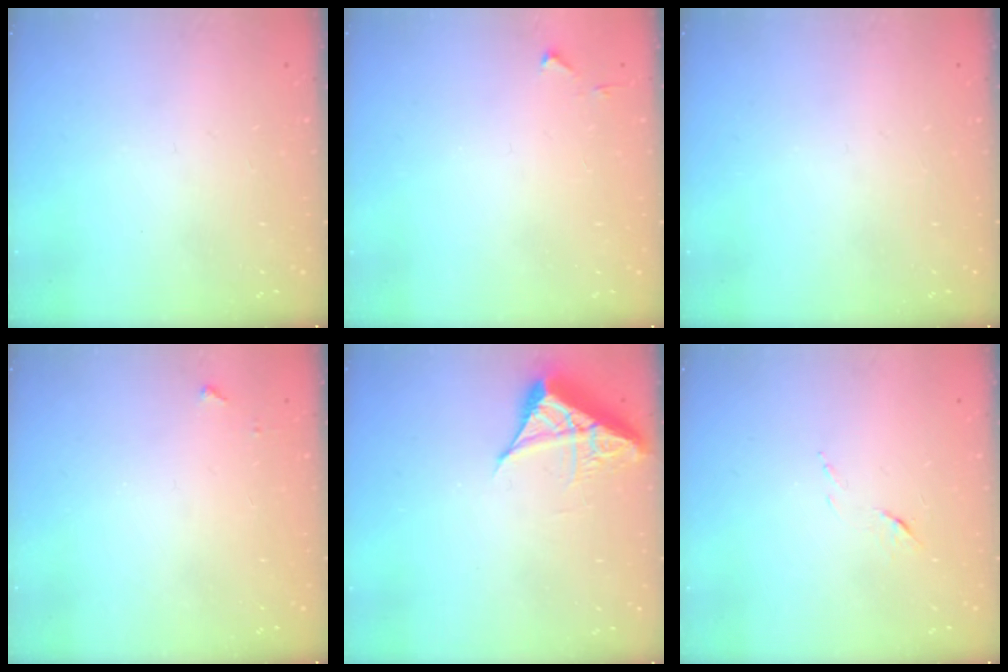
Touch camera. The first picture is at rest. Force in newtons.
{"total": 3.1, "press": 3.1, "slide": 0.5}
{"total": 0.0}
{"total": 3.5, "press": 3.5, "slide": 0.4}
{"total": 6.9, "press": 6.8, "slide": 0.6}
{"total": 5.5, "press": 5.5, "slide": 0.5}